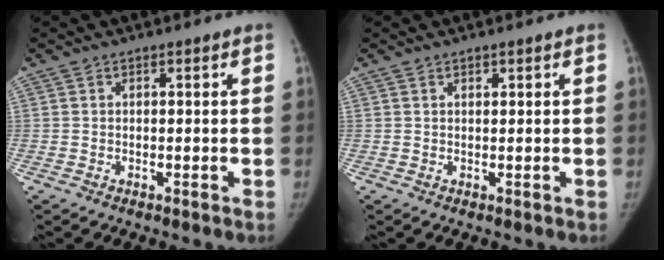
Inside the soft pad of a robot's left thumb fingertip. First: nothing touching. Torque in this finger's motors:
{"motor_torque": [0.08, 0.00, 0.25, -0.09, 0.04]}